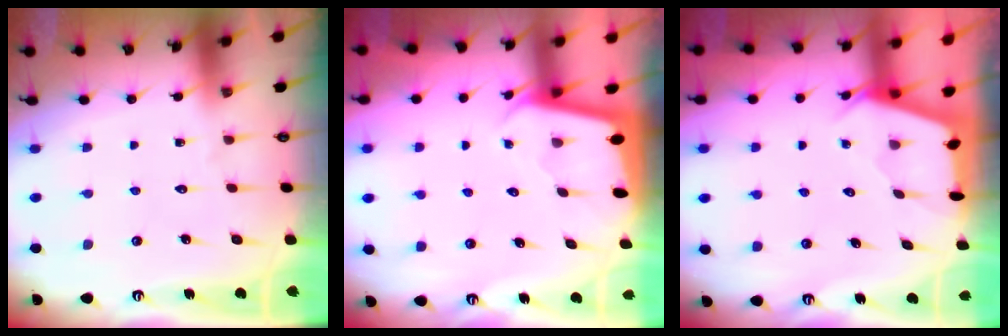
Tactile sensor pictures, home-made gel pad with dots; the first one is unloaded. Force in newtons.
{"total": 1.9, "press": 1.9, "slide": 0.1}
{"total": 2.5, "press": 2.5, "slide": 0.3}